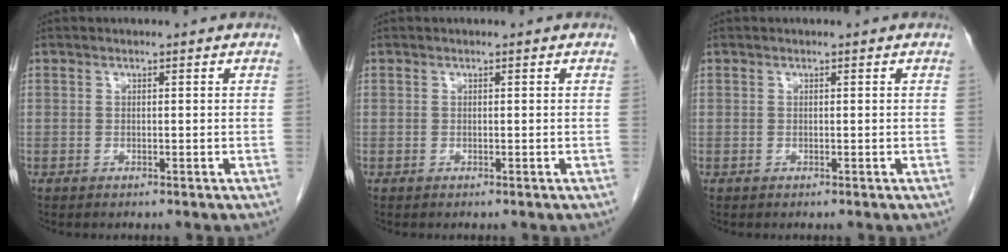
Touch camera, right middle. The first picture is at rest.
{"total": 0.0}
{"total": 0.0}